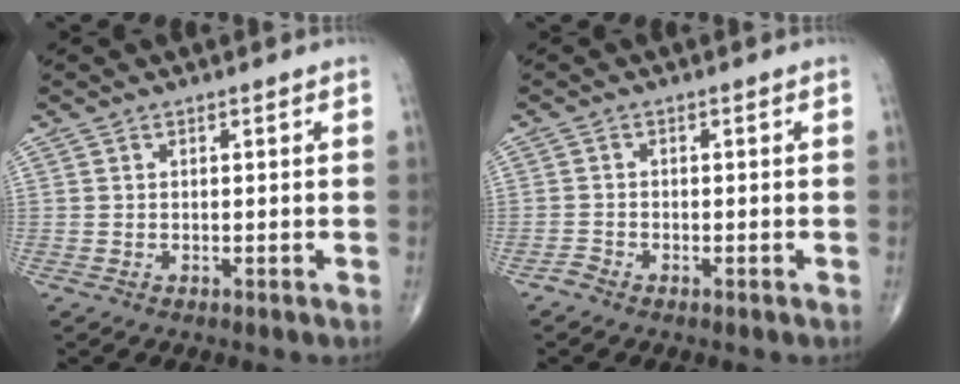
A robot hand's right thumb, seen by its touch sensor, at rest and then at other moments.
{"total": 1.1, "force": [-1.0, 0.5, 0.2], "torque": [-0.008, -0.001, -0.024]}